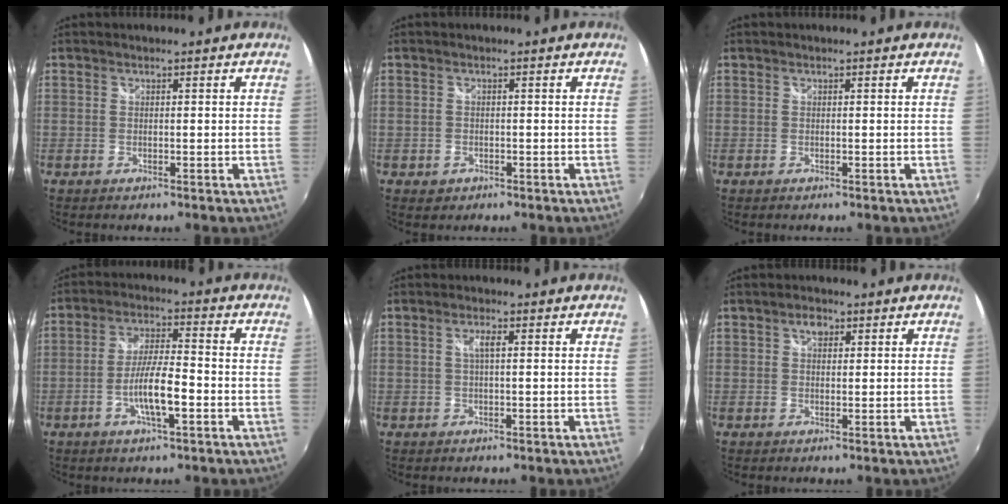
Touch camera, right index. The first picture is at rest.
{"total": 1.8, "force": [-0.8, 1.5, 0.7], "torque": [-0.015, 0.000, -0.009]}
{"total": 0.0}
{"total": 8.3, "force": [-3.1, 1.4, 7.5], "torque": [-0.146, 0.000, -0.054]}
{"total": 2.0, "force": [0.3, 0.2, 1.9], "torque": [-0.035, 0.003, 0.003]}
{"total": 2.2, "force": [1.0, 1.4, 1.3], "torque": [-0.018, 0.008, 0.015]}